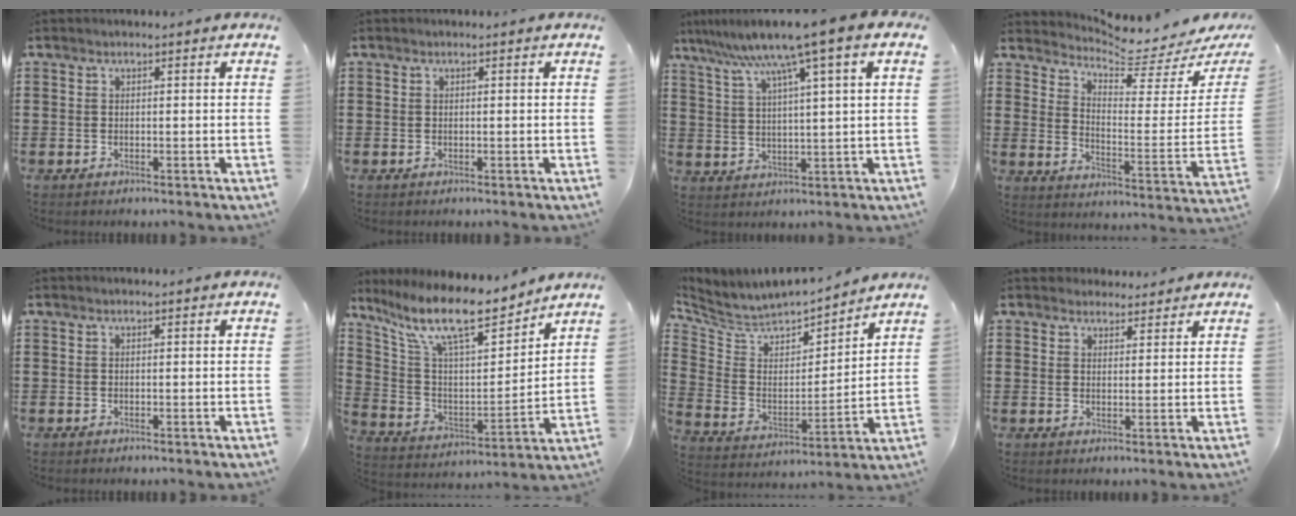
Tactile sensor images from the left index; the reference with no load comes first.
{"total": 0.0}
{"total": 8.4, "force": [5.5, -0.3, 6.3], "torque": [-0.142, -0.026, 0.087]}
{"total": 4.3, "force": [4.2, 0.1, 0.9], "torque": [-0.039, -0.051, 0.064]}
{"total": 0.0}
{"total": 13.3, "force": [10.6, 2.8, 7.5], "torque": [-0.178, -0.059, 0.183]}
{"total": 4.7, "force": [4.1, 2.1, 0.6], "torque": [-0.048, -0.037, 0.064]}
{"total": 2.8, "force": [2.6, 1.1, -0.1], "torque": [-0.006, 0.000, 0.050]}